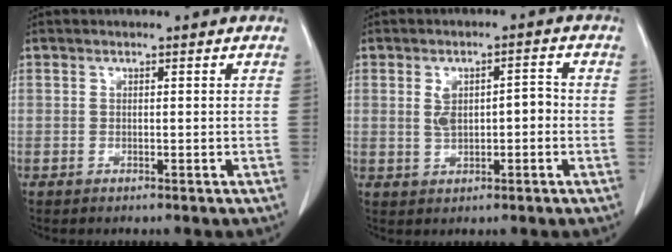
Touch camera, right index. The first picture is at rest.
{"total": 4.9, "force": [0.0, 2.3, 4.3], "torque": [-0.079, 0.018, 0.008]}